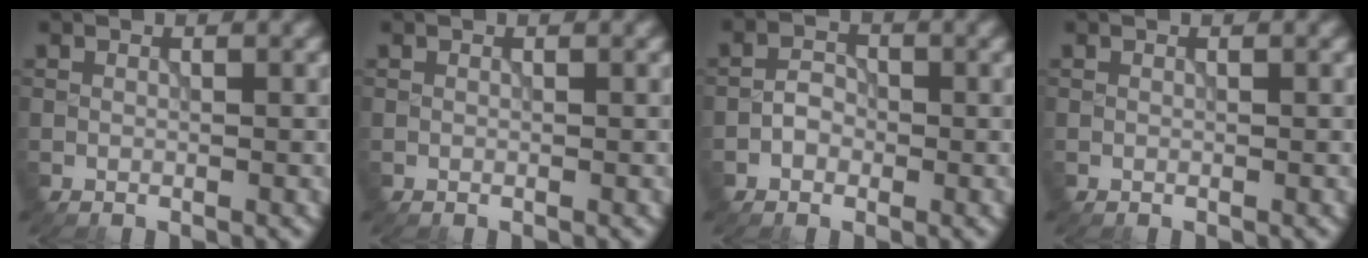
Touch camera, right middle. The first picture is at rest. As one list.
[{"total": 0.0}, {"total": 1.7, "force": [-0.7, 1.3, 0.9], "torque": [-0.013, 0.005, -0.016]}, {"total": 0.0}]